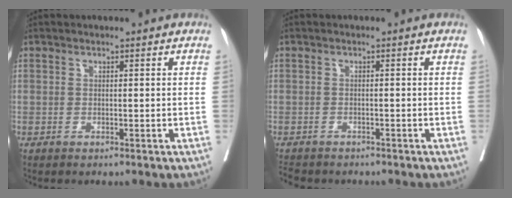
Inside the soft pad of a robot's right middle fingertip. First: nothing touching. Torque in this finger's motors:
{"motor_torque": [0.94, -1.20, 0.15, 0.05]}